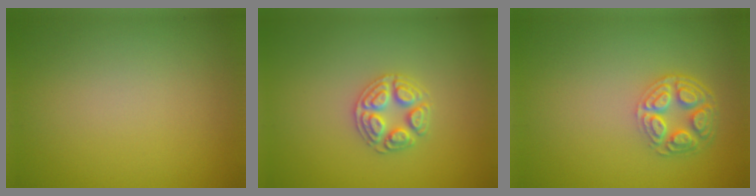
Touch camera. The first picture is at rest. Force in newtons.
{"total": 2.9, "press": 2.8, "slide": 0.4}
{"total": 4.6, "press": 3.5, "slide": 2.9}